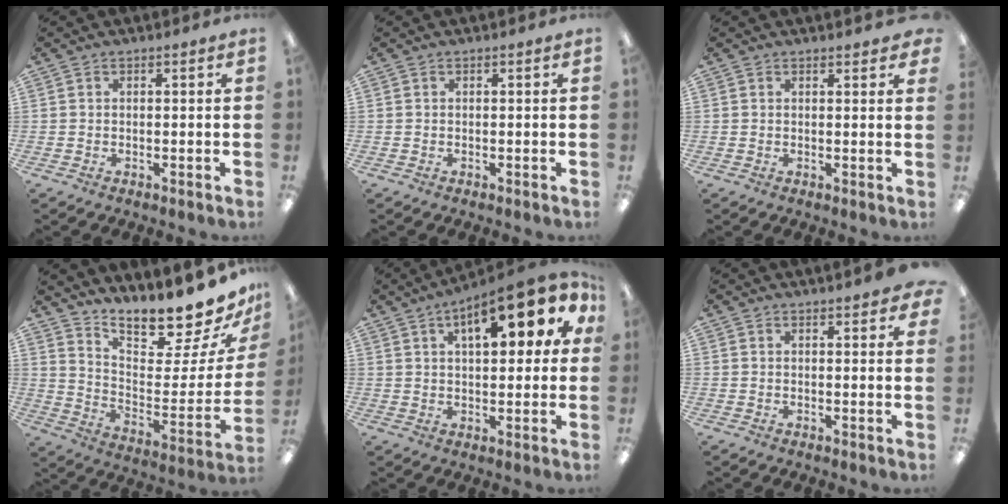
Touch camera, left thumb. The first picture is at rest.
{"total": 0.0}
{"total": 1.4, "force": [1.3, 0.1, 0.6], "torque": [-0.005, -0.004, 0.021]}
{"total": 14.4, "force": [13.8, 1.1, 4.1], "torque": [-0.045, -0.144, 0.222]}
{"total": 15.6, "force": [7.3, 6.4, 12.2], "torque": [-0.166, -0.019, 0.113]}
{"total": 2.6, "force": [2.0, 0.3, 1.6], "torque": [-0.019, -0.009, 0.032]}